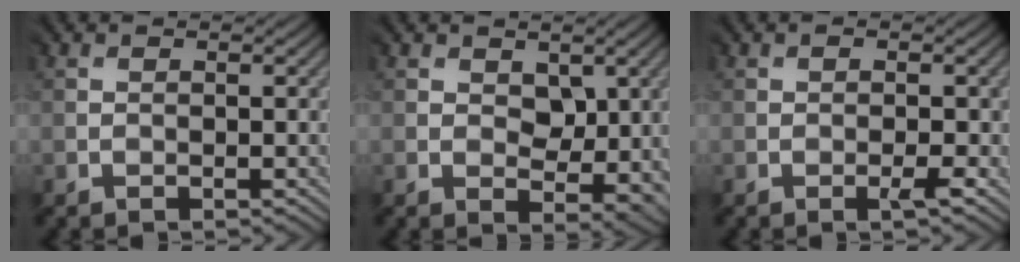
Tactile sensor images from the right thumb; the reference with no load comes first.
{"total": 4.3, "force": [1.5, 3.2, 2.4], "torque": [-0.052, -0.003, 0.026]}
{"total": 1.0, "force": [-0.6, 0.2, 0.8], "torque": [-0.015, 0.002, -0.010]}